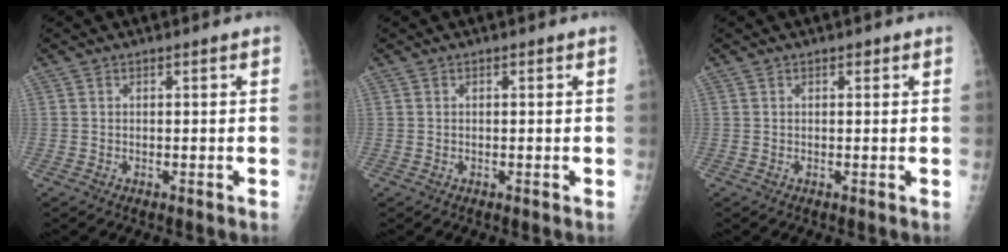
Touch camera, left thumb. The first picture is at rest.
{"total": 0.0}
{"total": 0.7, "force": [0.4, 0.4, 0.4], "torque": [-0.002, -0.001, 0.004]}